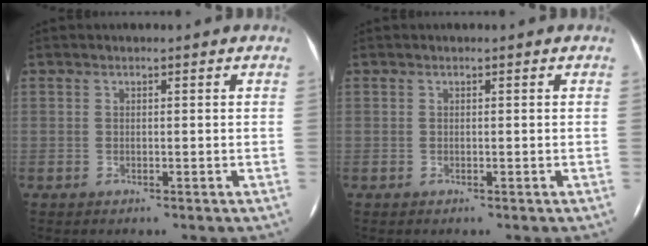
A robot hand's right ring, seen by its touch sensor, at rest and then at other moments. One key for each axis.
{"total": 0.0}